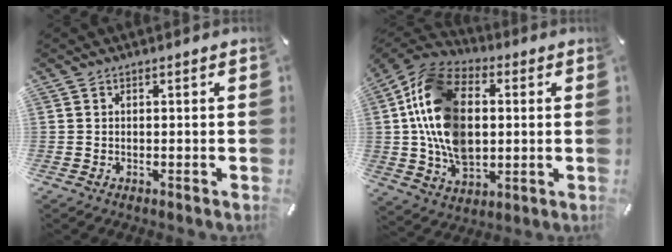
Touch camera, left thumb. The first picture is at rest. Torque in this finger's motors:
{"motor_torque": [1.96, 3.05, 1.86, 0.87, 0.34]}